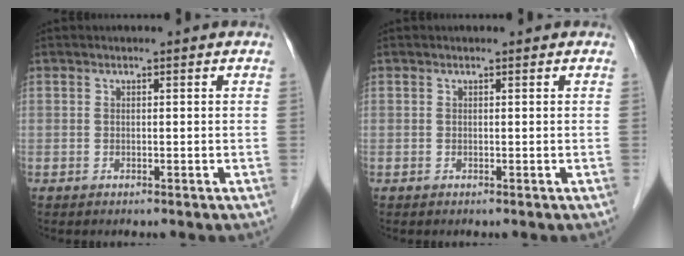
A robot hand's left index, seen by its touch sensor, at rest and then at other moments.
{"total": 0.0}